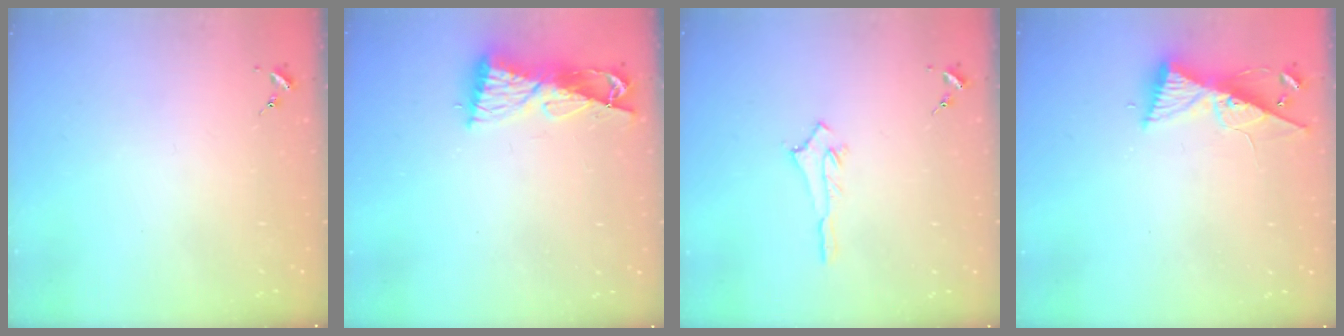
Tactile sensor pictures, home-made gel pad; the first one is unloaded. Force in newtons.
{"total": 8.8, "press": 8.8, "slide": 1.0}
{"total": 2.8, "press": 2.7, "slide": 0.4}
{"total": 9.6, "press": 9.6, "slide": 0.4}